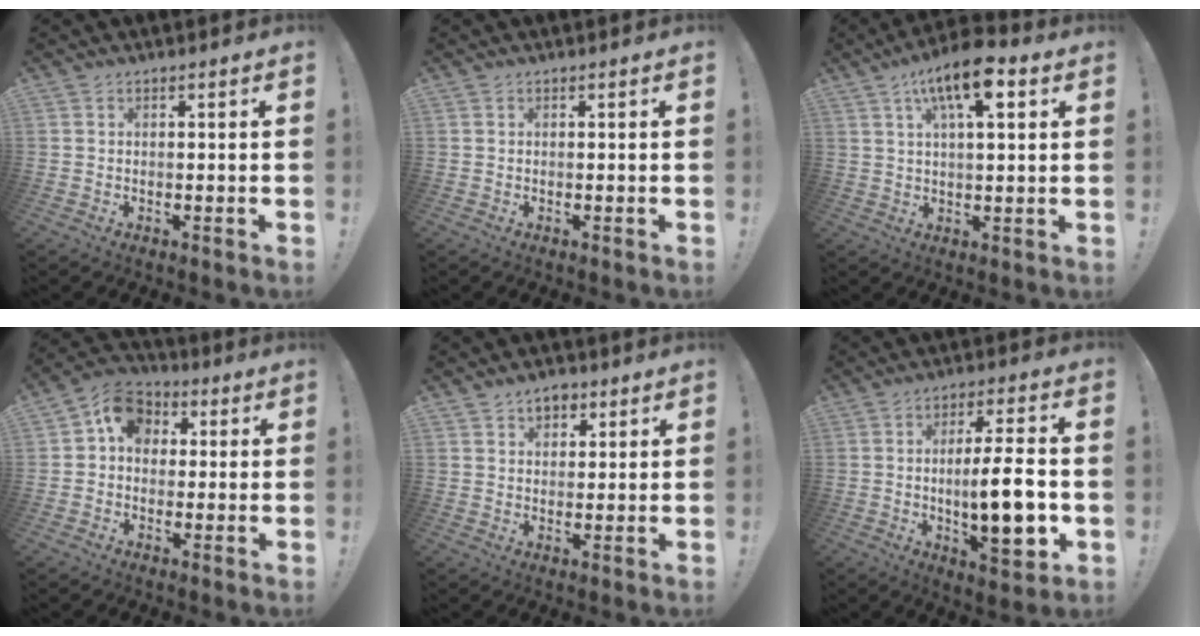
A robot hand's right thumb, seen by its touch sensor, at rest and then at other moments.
{"total": 0.0}
{"total": 11.5, "force": [5.2, 3.9, 9.5], "torque": [-0.158, -0.012, 0.088]}
{"total": 9.5, "force": [2.0, 7.9, 5.0], "torque": [-0.081, 0.010, 0.043]}
{"total": 5.1, "force": [3.1, 3.4, 2.1], "torque": [-0.025, -0.009, 0.054]}
{"total": 15.2, "force": [-1.7, 3.9, 14.6], "torque": [-0.232, -0.002, -0.033]}